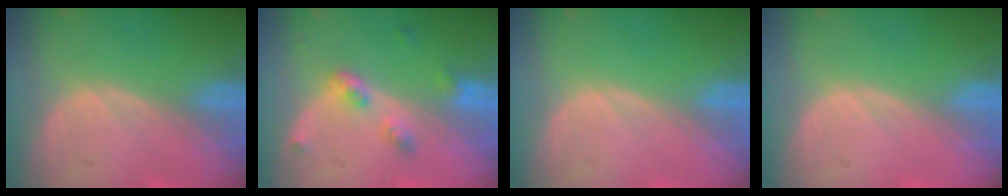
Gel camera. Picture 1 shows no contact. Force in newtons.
{"total": 4.3, "press": 3.9, "slide": 1.8}
{"total": 0.0}
{"total": 0.0}